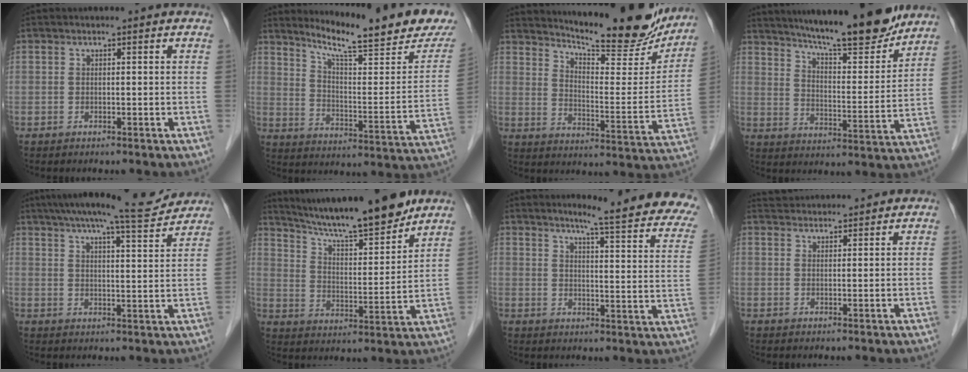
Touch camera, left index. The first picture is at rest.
{"total": 20.6, "force": [17.0, 1.7, 11.4], "torque": [-0.168, -0.046, 0.235]}
{"total": 19.9, "force": [18.0, 2.9, 7.8], "torque": [-0.115, -0.048, 0.240]}
{"total": 17.8, "force": [15.5, 1.6, 8.5], "torque": [-0.130, -0.011, 0.228]}
{"total": 12.3, "force": [11.3, 0.5, 4.9], "torque": [-0.073, 0.003, 0.154]}
{"total": 16.9, "force": [14.8, 1.0, 8.1], "torque": [-0.133, -0.001, 0.239]}
{"total": 19.2, "force": [16.4, 1.0, 10.1], "torque": [-0.116, -0.058, 0.182]}
{"total": 6.5, "force": [6.4, 0.7, 1.0], "torque": [-0.021, 0.037, 0.097]}